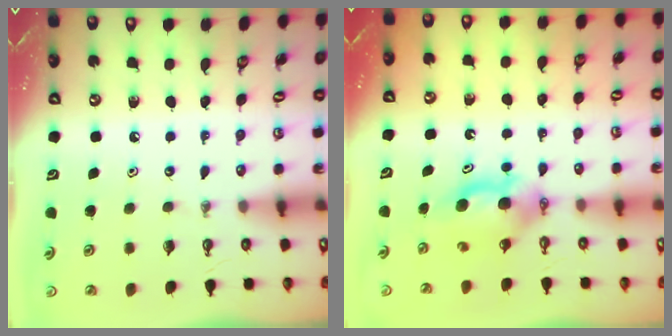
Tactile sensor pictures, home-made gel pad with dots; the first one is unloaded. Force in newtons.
{"total": 7.5, "press": 5.0, "slide": 5.6}